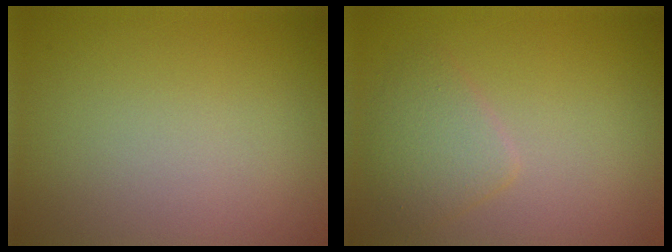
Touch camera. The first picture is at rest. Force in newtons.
{"total": 2.6, "press": 2.6, "slide": 0.1}